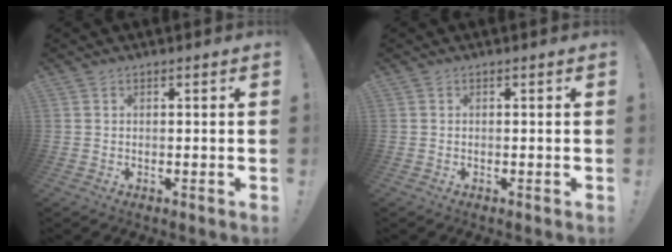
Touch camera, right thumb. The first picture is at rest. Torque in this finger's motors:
{"motor_torque": [-0.17, 0.07, -0.01, 0.05, 0.00]}